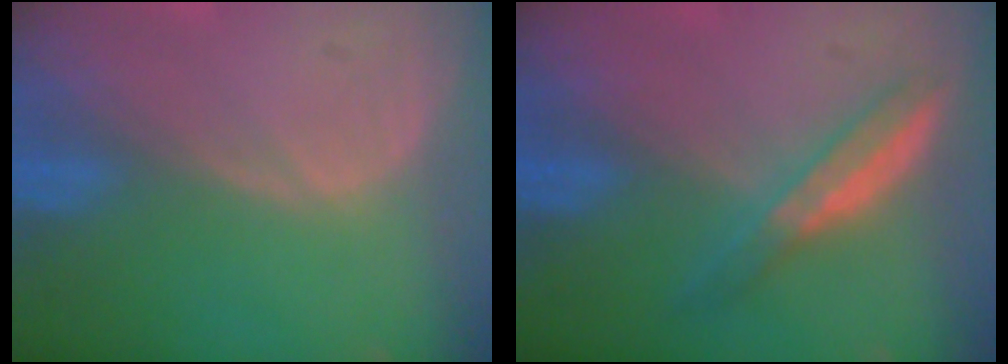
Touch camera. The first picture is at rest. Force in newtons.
{"total": 5.2, "press": 4.6, "slide": 2.4}